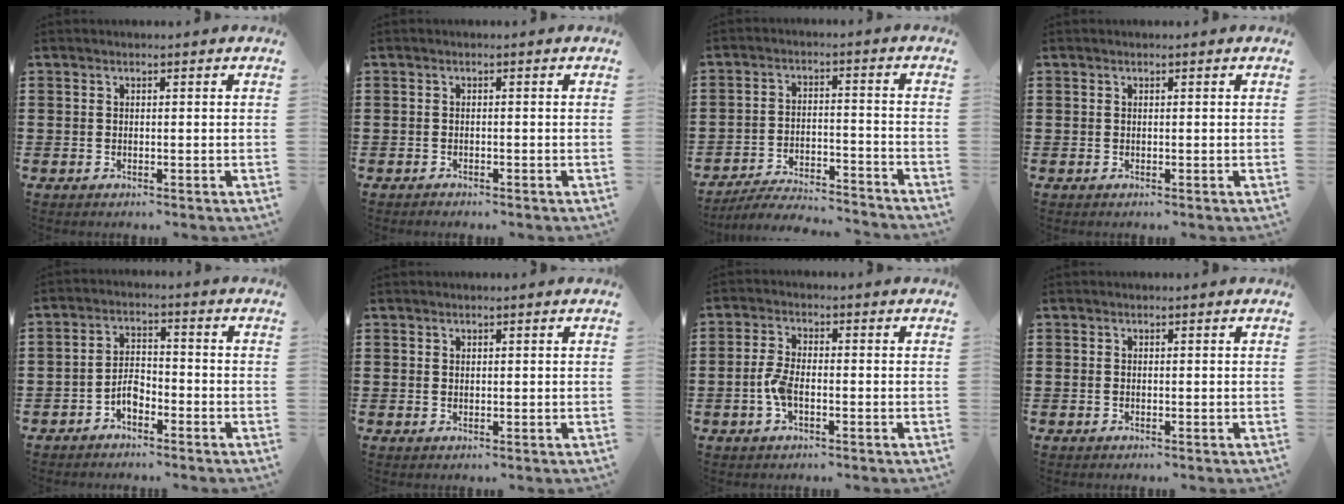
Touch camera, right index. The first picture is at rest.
{"total": 0.7, "force": [-0.7, 0.2, 0.0], "torque": [-0.001, 0.001, -0.016]}
{"total": 5.3, "force": [-5.2, 0.4, 1.2], "torque": [-0.027, 0.004, -0.103]}
{"total": 0.0}
{"total": 3.8, "force": [-2.2, 2.0, 2.3], "torque": [-0.059, 0.004, -0.048]}
{"total": 0.6, "force": [0.4, 0.4, 0.1], "torque": [-0.003, 0.001, 0.009]}
{"total": 4.0, "force": [-1.2, 1.8, 3.4], "torque": [-0.089, -0.005, -0.029]}
{"total": 0.0}